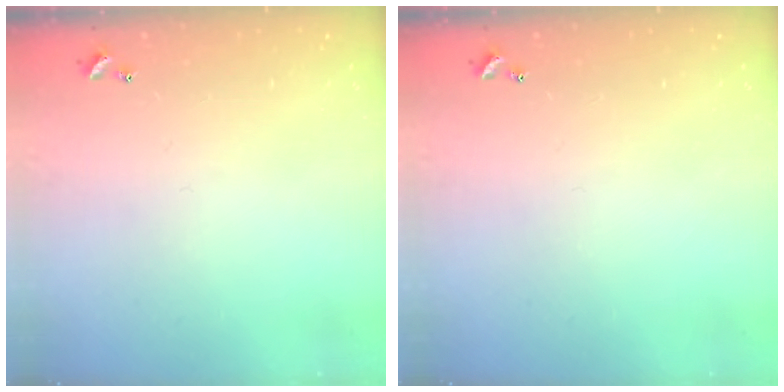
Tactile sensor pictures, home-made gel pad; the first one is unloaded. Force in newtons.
{"total": 0.0}